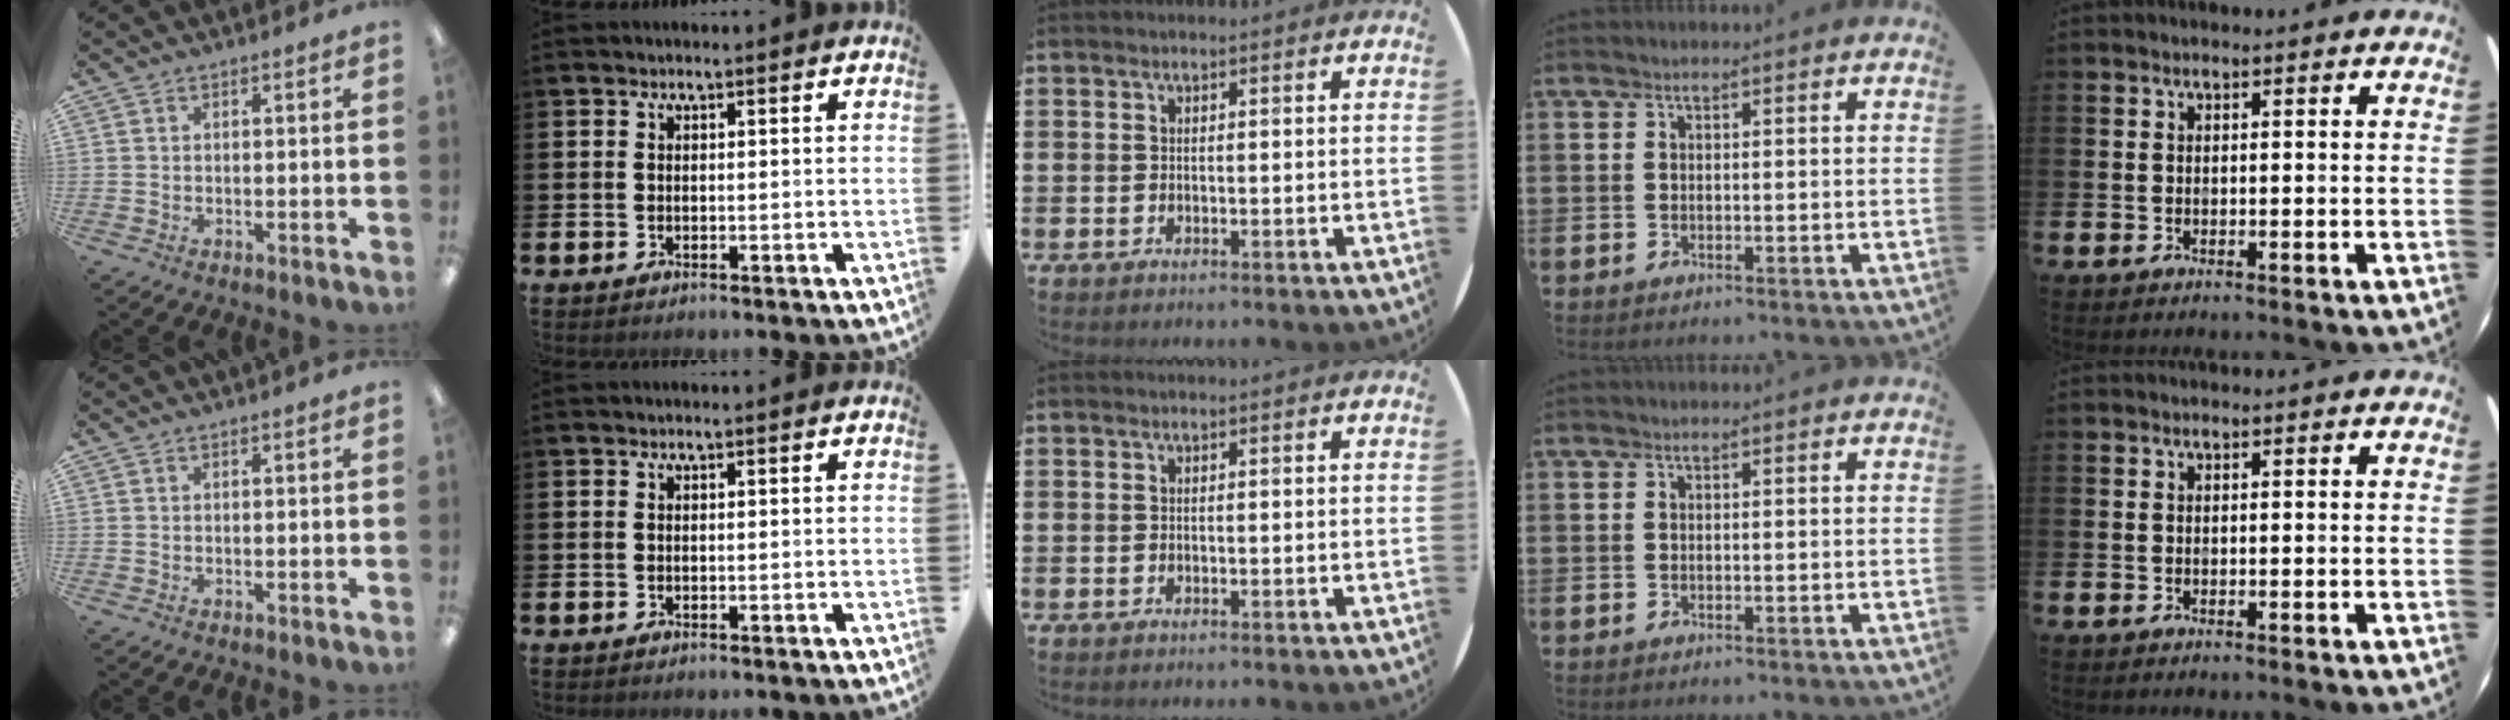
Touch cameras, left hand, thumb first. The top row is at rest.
{}